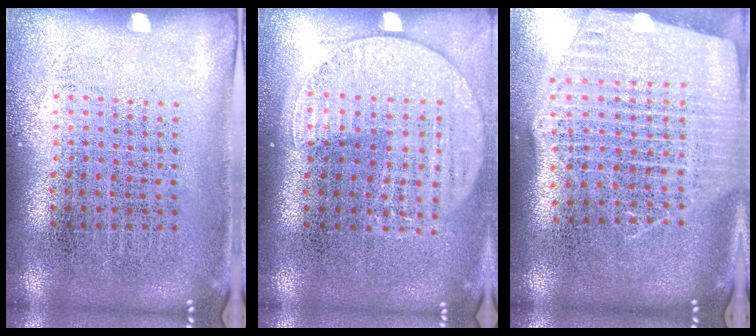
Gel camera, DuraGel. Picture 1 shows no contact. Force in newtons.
{"total": 1.4, "press": 1.3, "slide": 0.5}
{"total": 2.6, "press": 2.2, "slide": 1.4}